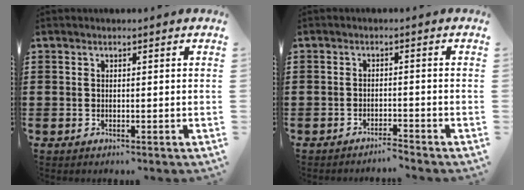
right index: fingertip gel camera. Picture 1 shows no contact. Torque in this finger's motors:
{"motor_torque": [0.14, -0.13, 0.00, 0.00]}